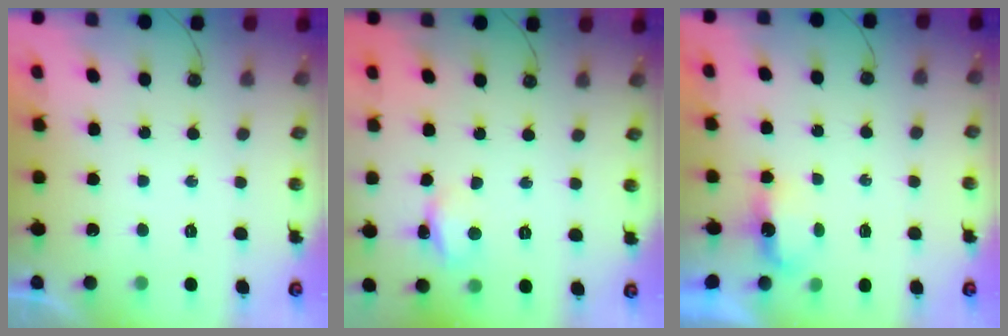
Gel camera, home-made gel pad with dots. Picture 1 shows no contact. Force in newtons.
{"total": 3.6, "press": 3.6, "slide": 0.3}
{"total": 3.4, "press": 3.4, "slide": 0.5}